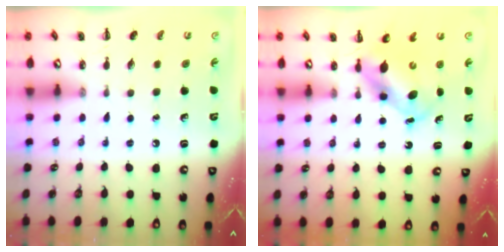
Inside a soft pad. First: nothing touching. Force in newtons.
{"total": 5.8, "press": 5.8, "slide": 0.6}